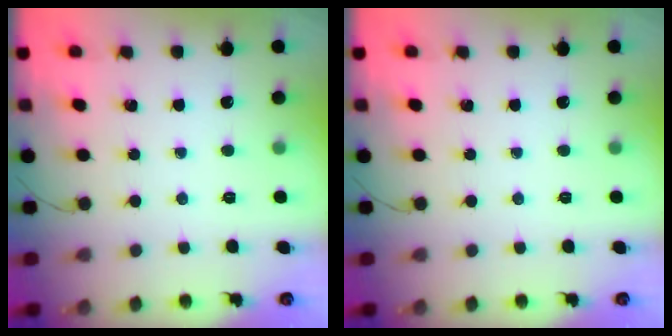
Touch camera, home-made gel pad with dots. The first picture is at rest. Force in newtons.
{"total": 0.0}